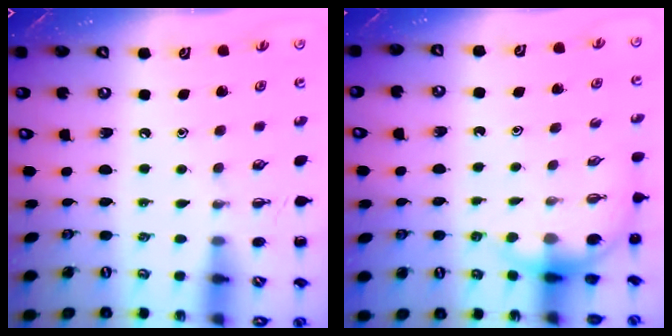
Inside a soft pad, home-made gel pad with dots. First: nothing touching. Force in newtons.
{"total": 4.6, "press": 4.6, "slide": 0.4}